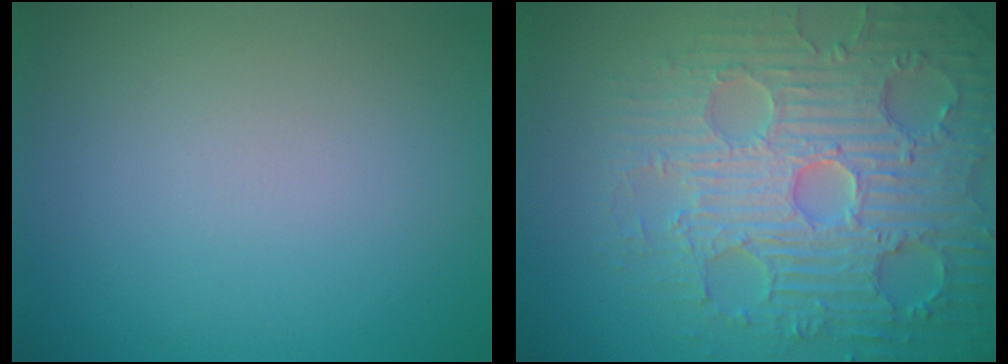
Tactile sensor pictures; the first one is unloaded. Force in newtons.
{"total": 8.0, "press": 6.4, "slide": 4.8}